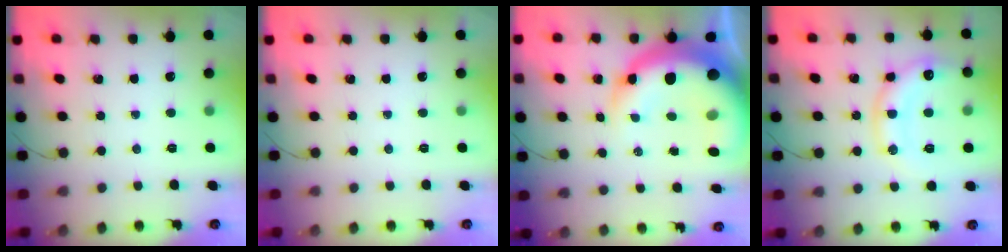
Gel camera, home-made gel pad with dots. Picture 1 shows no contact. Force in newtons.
{"total": 0.0}
{"total": 21.3, "press": 20.7, "slide": 5.4}
{"total": 14.9, "press": 14.9, "slide": 1.2}